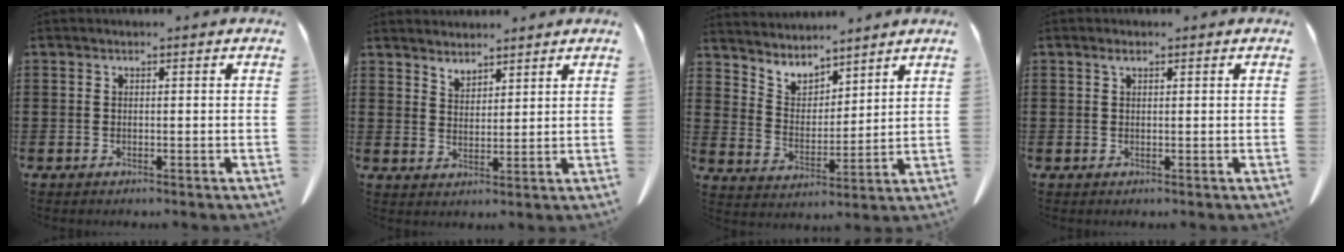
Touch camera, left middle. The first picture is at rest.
{"total": 3.4, "force": [3.2, 0.9, -0.2], "torque": [-0.005, -0.009, 0.063]}
{"total": 4.9, "force": [4.7, 1.6, 0.1], "torque": [-0.027, -0.032, 0.082]}
{"total": 1.0, "force": [0.5, 0.4, 0.8], "torque": [-0.018, 0.002, 0.010]}